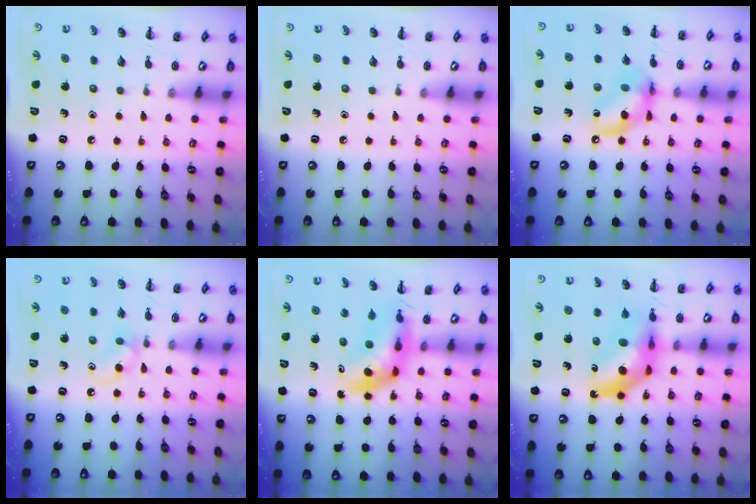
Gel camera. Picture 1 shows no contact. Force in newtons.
{"total": 0.0}
{"total": 12.1, "press": 11.8, "slide": 2.8}
{"total": 4.6, "press": 4.4, "slide": 1.5}
{"total": 5.0, "press": 4.8, "slide": 1.3}
{"total": 10.8, "press": 10.3, "slide": 3.3}